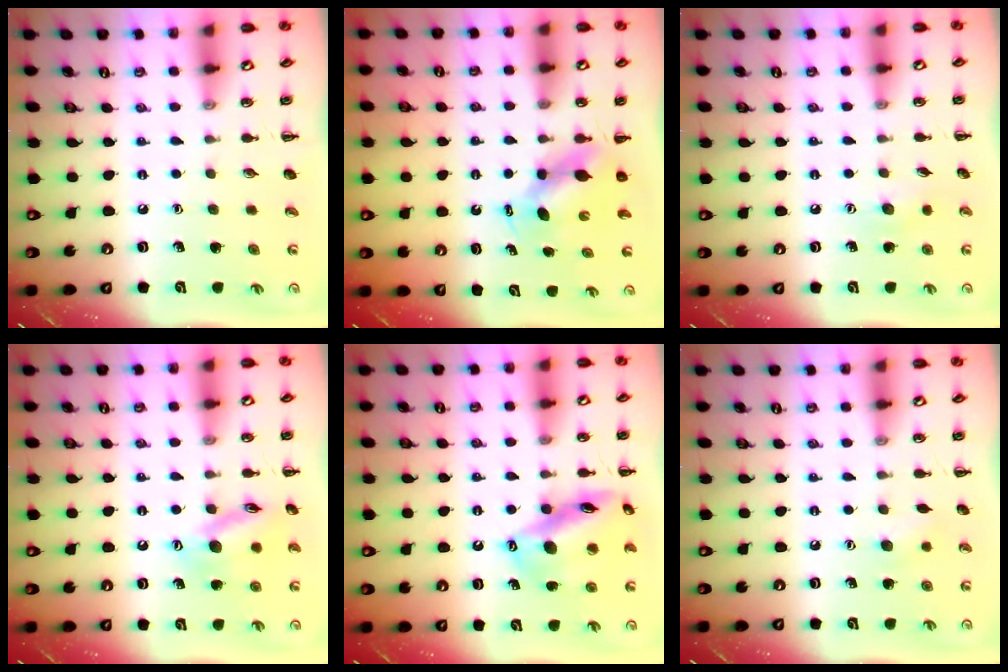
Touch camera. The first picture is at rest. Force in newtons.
{"total": 6.1, "press": 6.0, "slide": 1.1}
{"total": 6.0, "press": 5.8, "slide": 1.4}
{"total": 13.5, "press": 13.4, "slide": 1.2}
{"total": 16.3, "press": 16.1, "slide": 2.9}
{"total": 6.8, "press": 6.7, "slide": 1.2}